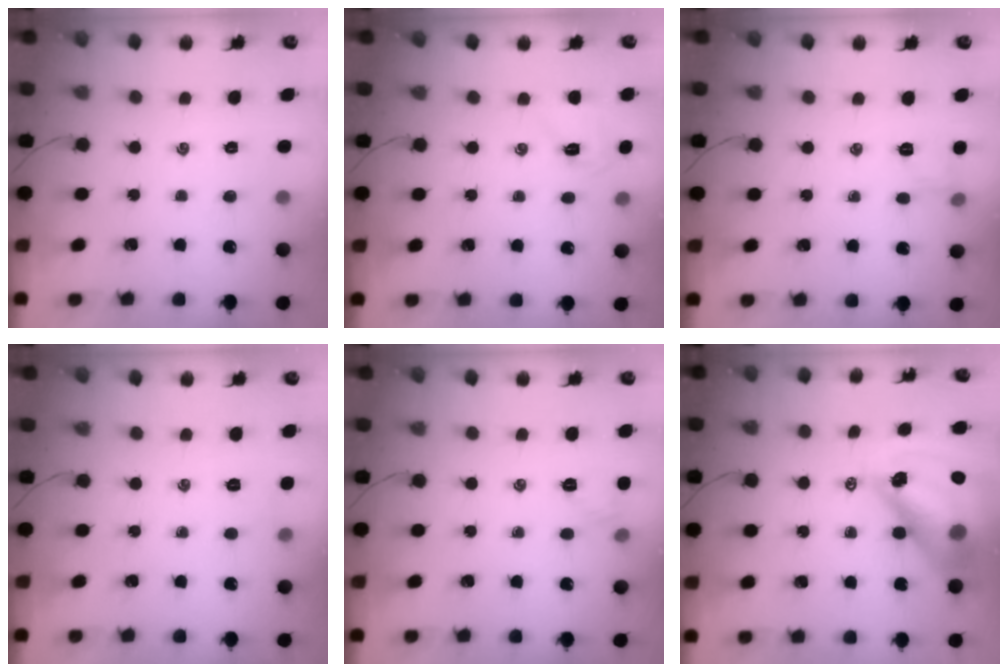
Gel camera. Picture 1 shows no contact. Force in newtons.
{"total": 4.5, "press": 4.4, "slide": 1.2}
{"total": 4.9, "press": 4.7, "slide": 1.4}
{"total": 3.5, "press": 3.4, "slide": 0.9}
{"total": 6.0, "press": 5.8, "slide": 1.6}
{"total": 19.3, "press": 18.5, "slide": 5.5}